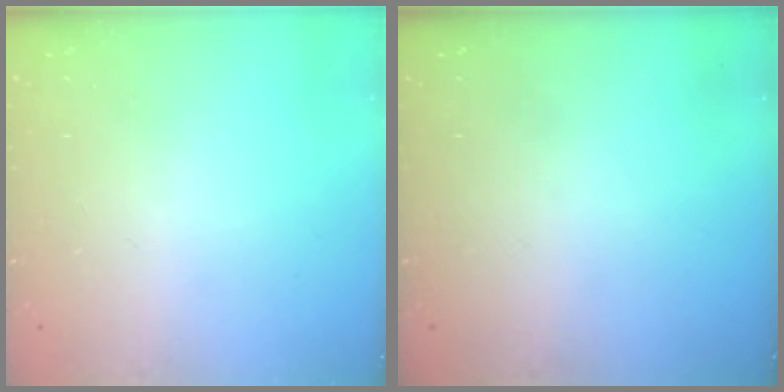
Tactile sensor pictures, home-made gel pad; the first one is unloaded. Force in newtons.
{"total": 0.0}